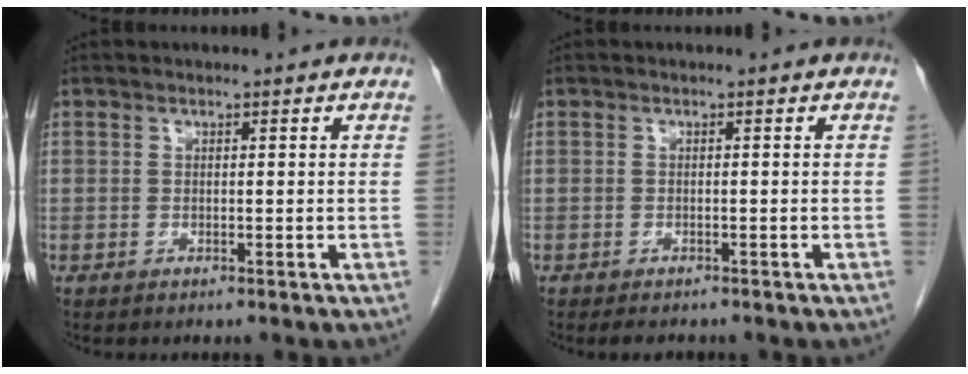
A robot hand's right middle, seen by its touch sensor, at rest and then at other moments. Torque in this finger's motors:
{"motor_torque": [0.03, -0.02, 0.00, 0.00]}